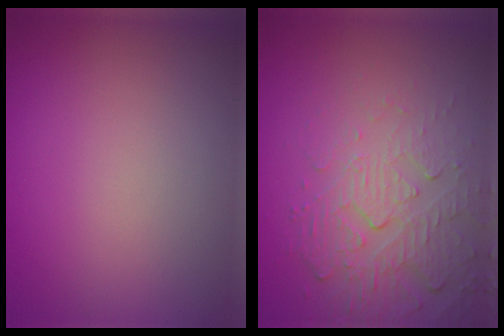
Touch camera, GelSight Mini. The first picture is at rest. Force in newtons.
{"total": 5.4, "press": 3.7, "slide": 4.0}